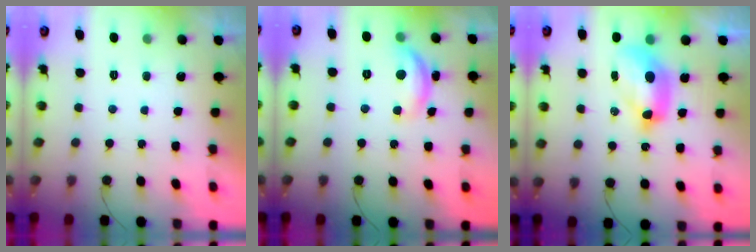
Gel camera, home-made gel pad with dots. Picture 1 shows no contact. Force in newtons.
{"total": 10.9, "press": 10.9, "slide": 0.6}
{"total": 10.6, "press": 10.6, "slide": 1.3}